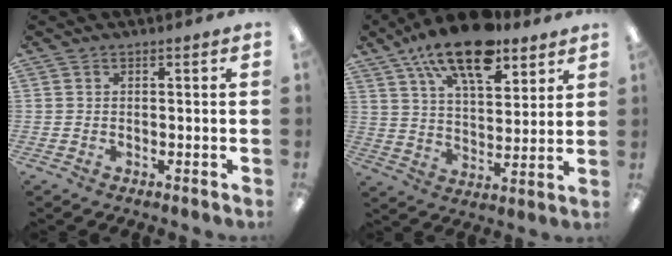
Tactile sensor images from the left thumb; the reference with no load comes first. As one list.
[{"total": 17.2, "force": [11.9, 7.2, 10.2], "torque": [-0.167, -0.057, 0.203]}]